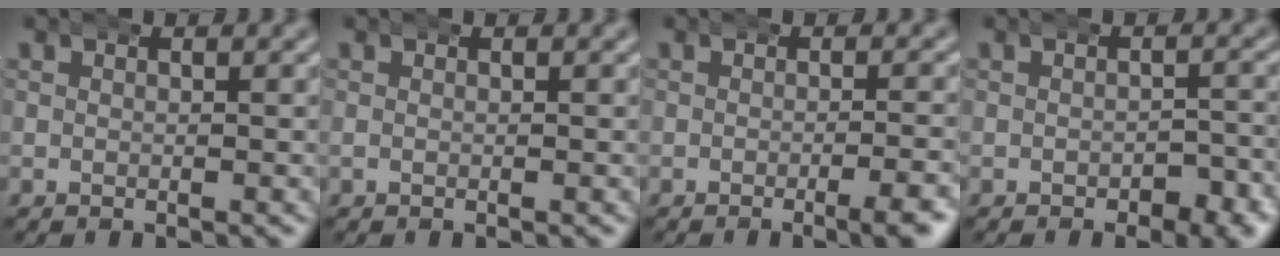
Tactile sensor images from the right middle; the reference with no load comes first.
{"total": 0.0}
{"total": 2.3, "force": [-1.4, -0.2, 1.9], "torque": [-0.025, 0.005, -0.025]}
{"total": 2.6, "force": [-1.9, 1.0, 1.4], "torque": [-0.020, -0.007, -0.030]}